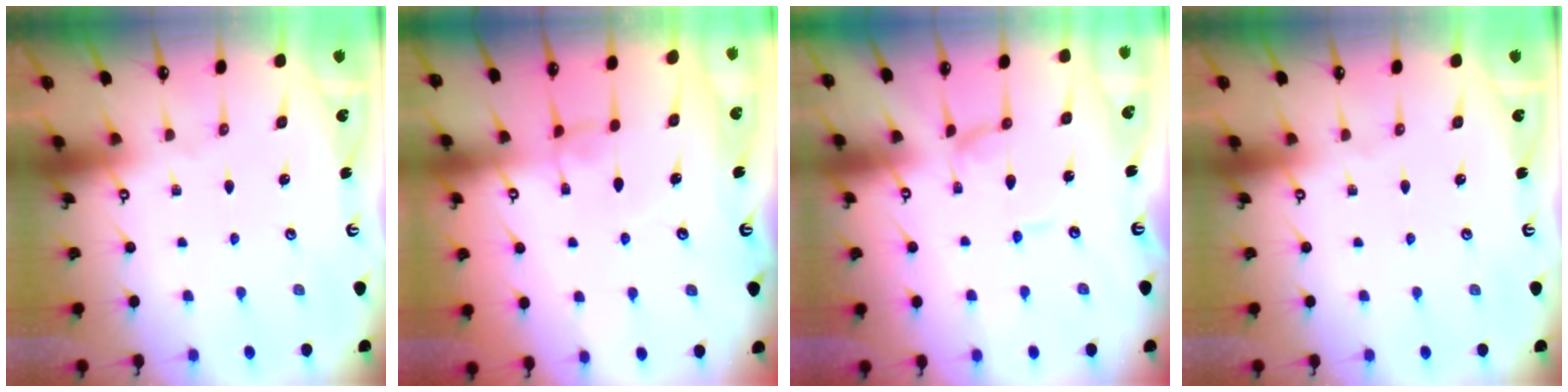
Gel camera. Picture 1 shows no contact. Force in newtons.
{"total": 1.0, "press": 0.7, "slide": 0.7}
{"total": 0.0}
{"total": 0.0}